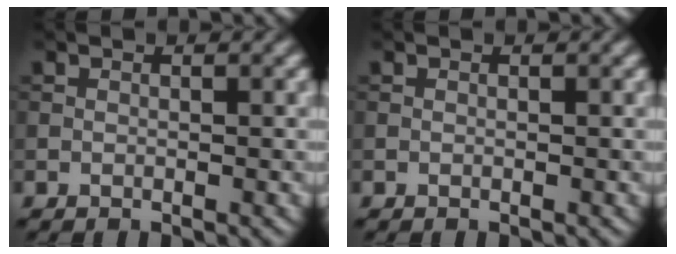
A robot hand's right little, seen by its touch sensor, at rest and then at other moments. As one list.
[{"total": 0.0}]